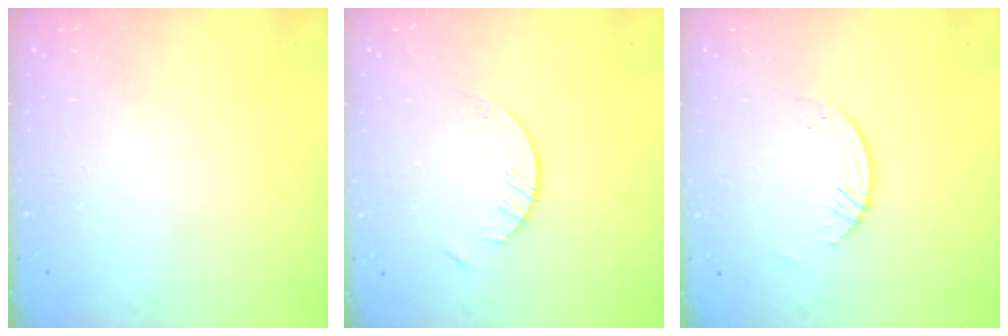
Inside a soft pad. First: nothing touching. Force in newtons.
{"total": 2.0, "press": 2.0, "slide": 0.2}
{"total": 2.6, "press": 2.6, "slide": 0.2}